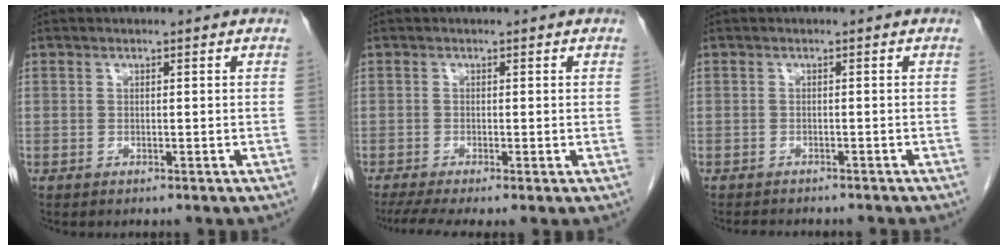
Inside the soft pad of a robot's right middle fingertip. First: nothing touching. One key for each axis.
{"total": 4.4, "fx": -2.9, "fy": 0.4, "fz": 3.3, "tx": -0.059, "ty": -0.015, "tz": -0.053}
{"total": 5.0, "fx": -4.4, "fy": 1.2, "fz": 1.9, "tx": -0.030, "ty": -0.007, "tz": -0.057}